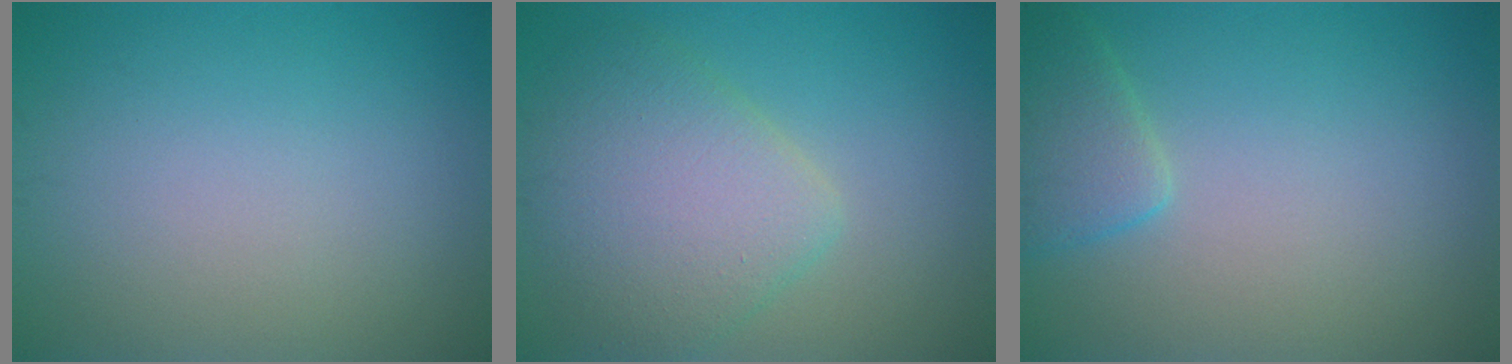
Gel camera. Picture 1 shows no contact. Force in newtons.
{"total": 5.9, "press": 5.9, "slide": 0.4}
{"total": 2.8, "press": 2.7, "slide": 0.3}